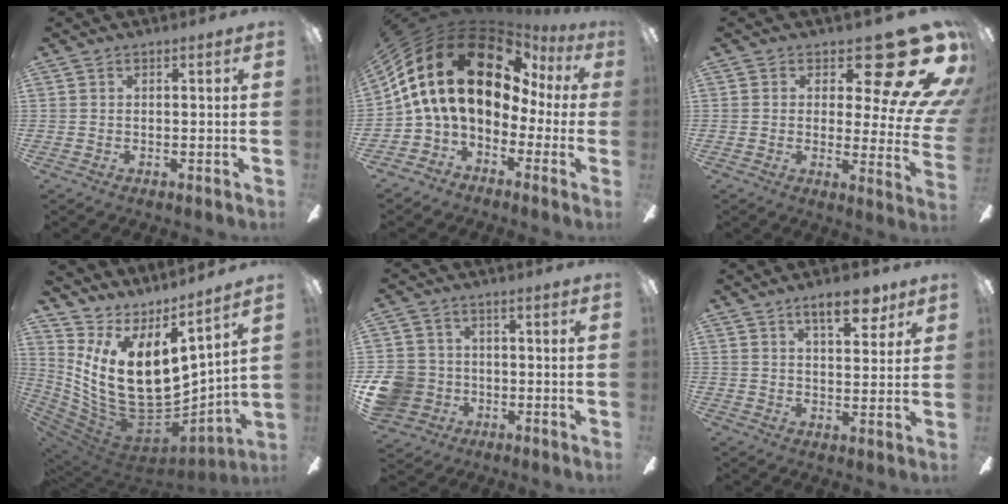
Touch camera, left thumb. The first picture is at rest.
{"total": 23.4, "force": [7.9, 14.2, 16.8], "torque": [-0.338, -0.040, 0.147]}
{"total": 21.3, "force": [11.3, 7.9, 16.3], "torque": [-0.200, -0.082, 0.187]}
{"total": 19.5, "force": [2.2, 9.9, 16.6], "torque": [-0.360, -0.044, 0.054]}
{"total": 10.6, "force": [-2.9, 9.5, 3.7], "torque": [-0.097, 0.027, -0.050]}
{"total": 8.9, "force": [5.7, 3.4, 5.9], "torque": [-0.072, -0.025, 0.092]}